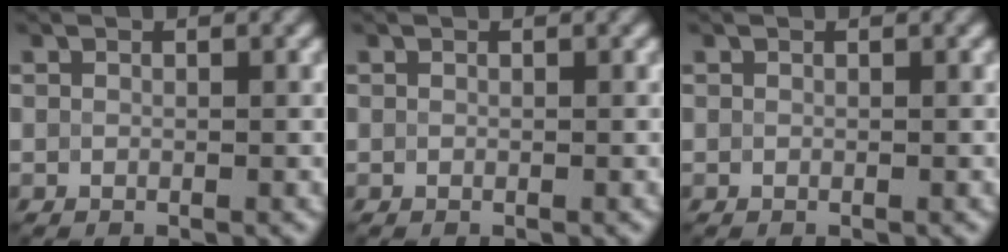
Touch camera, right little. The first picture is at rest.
{"total": 0.0}
{"total": 0.0}